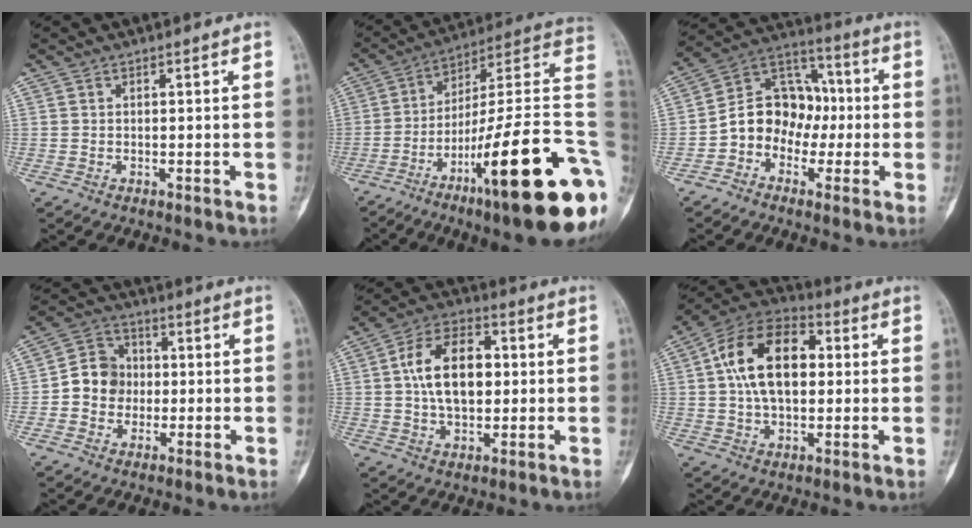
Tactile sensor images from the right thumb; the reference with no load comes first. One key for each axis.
{"total": 29.9, "fx": -9.4, "fy": 5.7, "fz": 27.9, "tx": -0.339, "ty": 0.059, "tz": -0.148}
{"total": 12.0, "fx": -2.2, "fy": 9.7, "fz": 6.7, "tx": -0.075, "ty": 0.047, "tz": -0.053}
{"total": 8.6, "fx": -0.6, "fy": 7.8, "fz": 3.7, "tx": -0.030, "ty": 0.025, "tz": -0.023}
{"total": 13.8, "fx": 1.4, "fy": 8.4, "fz": 10.9, "tx": -0.172, "ty": 0.016, "tz": 0.020}
{"total": 17.2, "fx": 2.5, "fy": 10.4, "fz": 13.4, "tx": -0.218, "ty": 0.023, "tz": 0.036}